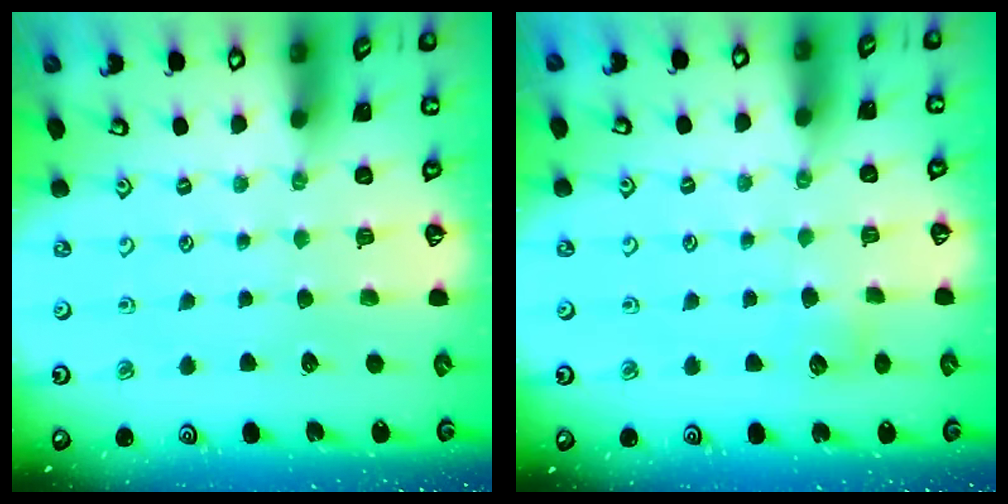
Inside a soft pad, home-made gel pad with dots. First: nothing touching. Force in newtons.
{"total": 4.3, "press": 4.3, "slide": 0.5}